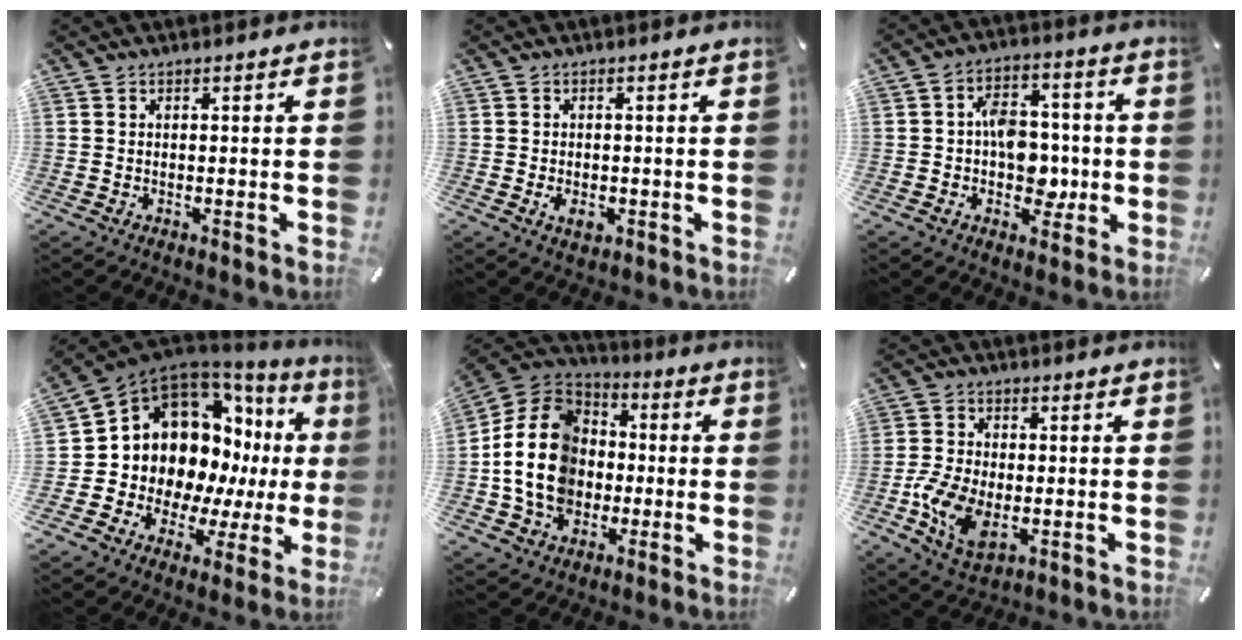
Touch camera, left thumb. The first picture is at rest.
{"total": 2.8, "force": [-0.8, 1.8, 2.0], "torque": [-0.042, -0.007, -0.019]}
{"total": 10.0, "force": [-1.1, 7.8, 6.3], "torque": [-0.086, 0.018, -0.013]}
{"total": 14.5, "force": [4.3, 11.6, 7.6], "torque": [-0.126, -0.071, 0.090]}
{"total": 17.1, "force": [-2.8, 14.5, 8.7], "torque": [-0.203, 0.026, -0.050]}
{"total": 9.2, "force": [-2.4, 5.6, 6.8], "torque": [-0.156, 0.001, -0.042]}